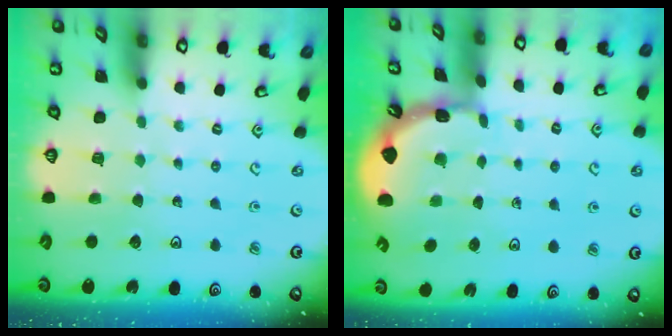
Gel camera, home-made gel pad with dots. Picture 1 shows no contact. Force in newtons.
{"total": 1.7, "press": 1.6, "slide": 0.1}